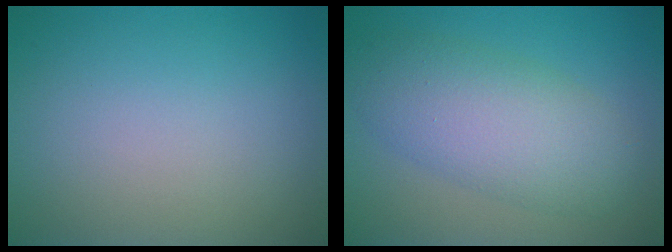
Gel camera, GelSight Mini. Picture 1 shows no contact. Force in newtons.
{"total": 6.4, "press": 6.4, "slide": 0.3}